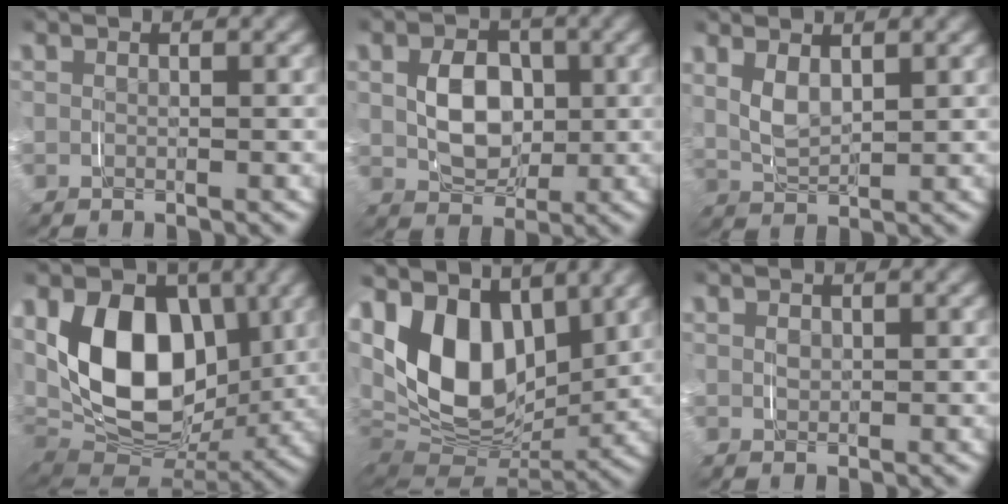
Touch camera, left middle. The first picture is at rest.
{"total": 4.7, "force": [0.1, 3.6, 3.1], "torque": [-0.054, -0.012, 0.008]}
{"total": 3.7, "force": [1.1, 2.3, 2.6], "torque": [-0.068, -0.011, 0.026]}
{"total": 12.5, "force": [1.3, 8.3, 9.2], "torque": [-0.175, -0.011, 0.016]}
{"total": 11.6, "force": [1.8, 7.5, 8.6], "torque": [-0.171, -0.010, 0.029]}
{"total": 0.6, "force": [0.1, 0.5, 0.2], "torque": [-0.010, -0.006, 0.006]}